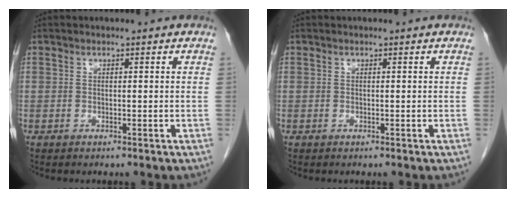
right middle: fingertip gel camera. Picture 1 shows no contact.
{"total": 0.0}